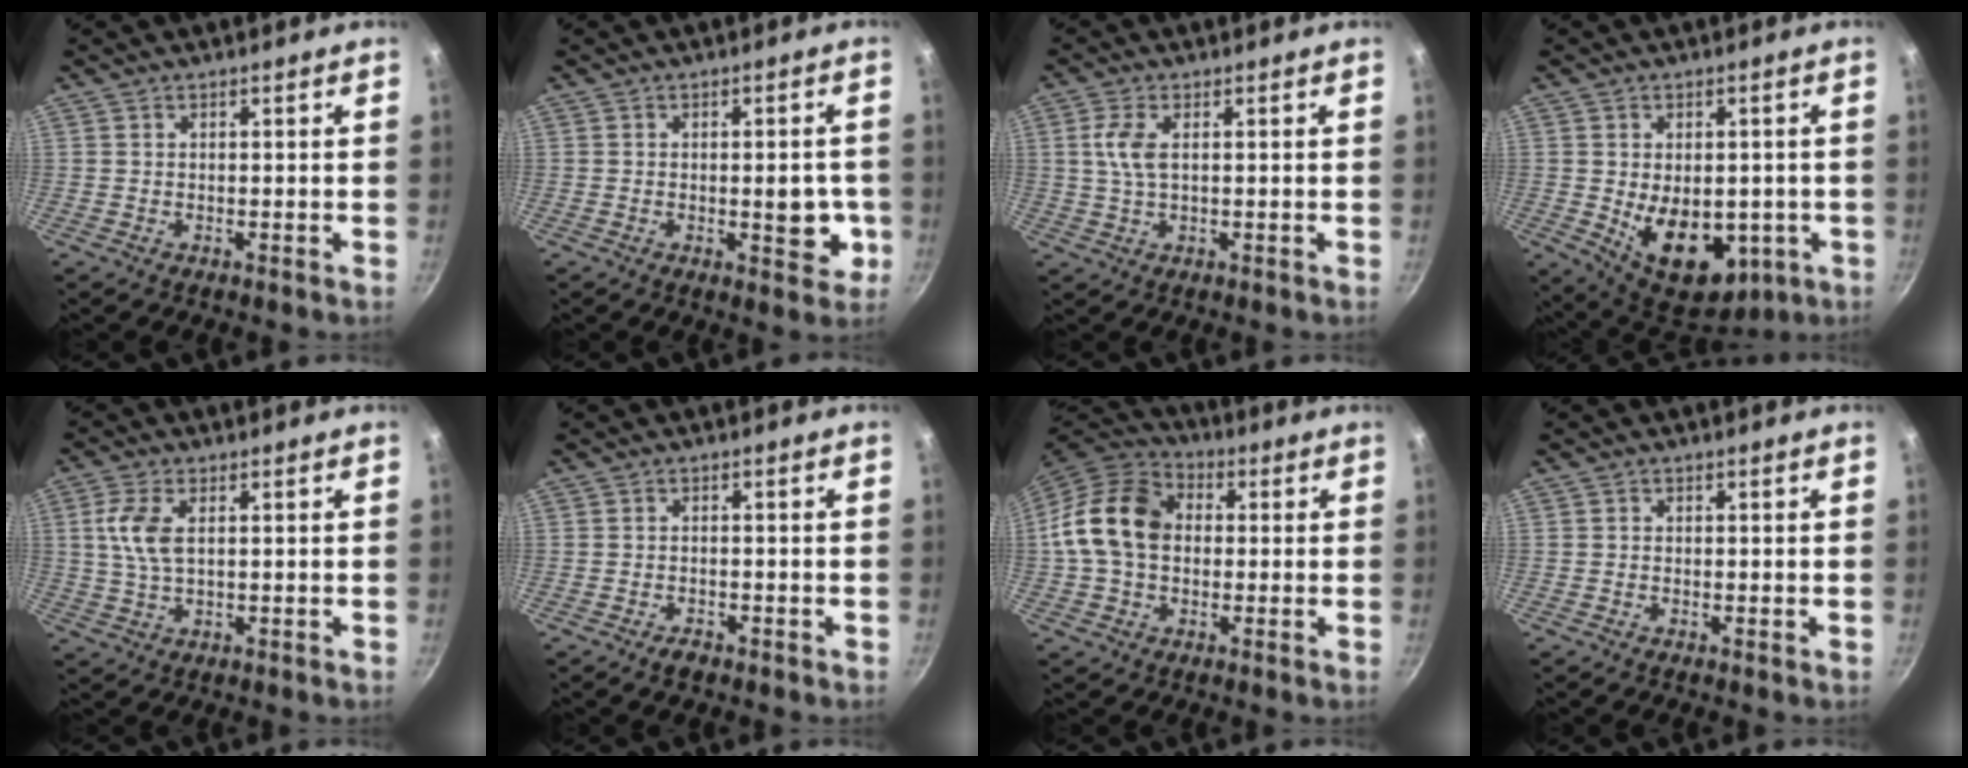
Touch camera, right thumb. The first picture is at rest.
{"total": 6.9, "force": [-1.1, 3.4, 5.9], "torque": [-0.046, 0.006, -0.013]}
{"total": 4.5, "force": [0.7, 1.9, 4.0], "torque": [-0.094, 0.004, 0.012]}
{"total": 15.2, "force": [-2.8, 9.9, 11.2], "torque": [-0.126, -0.018, -0.017]}
{"total": 6.4, "force": [1.1, 3.1, 5.4], "torque": [-0.117, 0.005, 0.020]}
{"total": 2.3, "force": [-1.5, 1.2, 1.1], "torque": [-0.020, 0.015, -0.022]}
{"total": 14.8, "force": [0.7, 11.1, 9.7], "torque": [-0.152, 0.029, -0.004]}
{"total": 0.6, "force": [-0.1, 0.5, 0.2], "torque": [-0.002, 0.002, -0.004]}